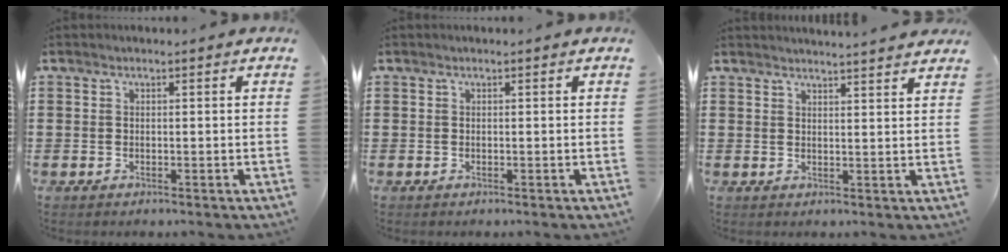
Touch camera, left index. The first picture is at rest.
{"total": 0.0}
{"total": 2.5, "force": [2.5, -0.4, 0.1], "torque": [-0.009, -0.011, 0.047]}